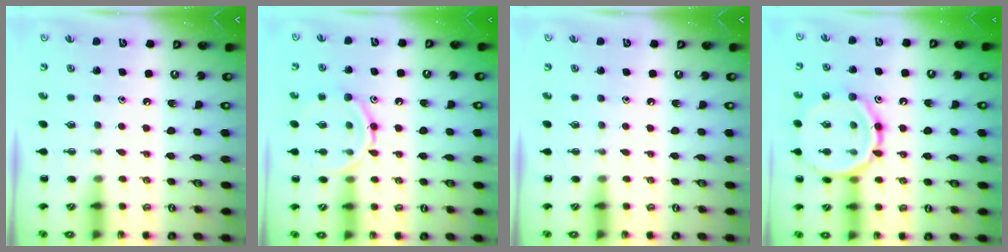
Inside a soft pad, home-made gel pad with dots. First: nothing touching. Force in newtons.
{"total": 13.7, "press": 13.6, "slide": 1.1}
{"total": 0.0}
{"total": 16.9, "press": 16.8, "slide": 1.9}